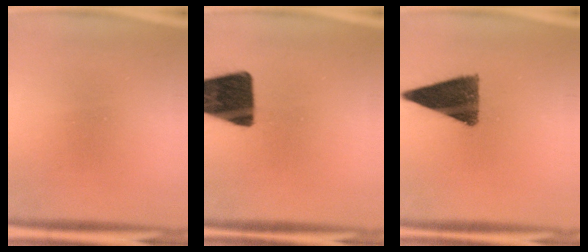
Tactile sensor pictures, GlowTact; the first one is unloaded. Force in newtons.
{"total": 15.9}
{"total": 11.4}